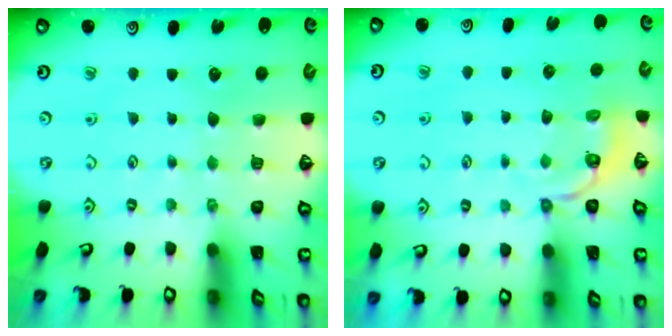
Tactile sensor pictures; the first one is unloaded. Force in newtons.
{"total": 3.5, "press": 2.4, "slide": 2.6}